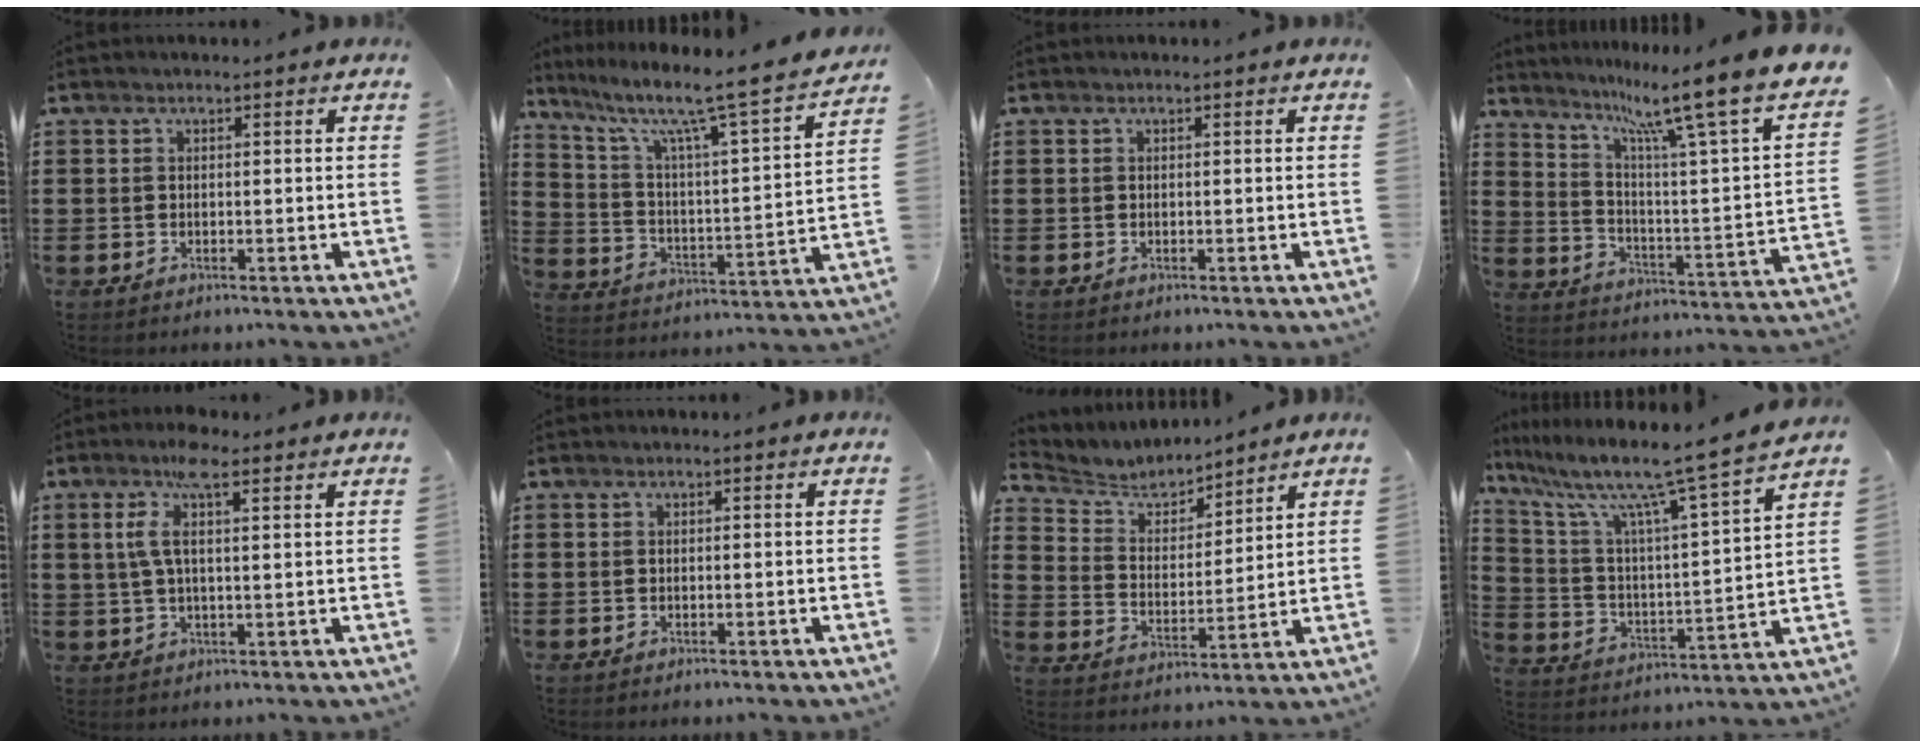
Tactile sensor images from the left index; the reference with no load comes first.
{"total": 9.5, "force": [7.5, 0.4, 5.7], "torque": [-0.126, -0.065, 0.110]}
{"total": 0.0}
{"total": 11.8, "force": [8.7, -0.2, 7.9], "torque": [-0.151, -0.077, 0.126]}
{"total": 6.5, "force": [3.3, 1.6, 5.4], "torque": [-0.114, 0.005, 0.057]}
{"total": 0.0}
{"total": 5.2, "force": [4.9, 1.5, 0.8], "torque": [-0.047, -0.028, 0.082]}
{"total": 10.8, "force": [8.7, -0.5, 6.3], "torque": [-0.150, -0.069, 0.131]}